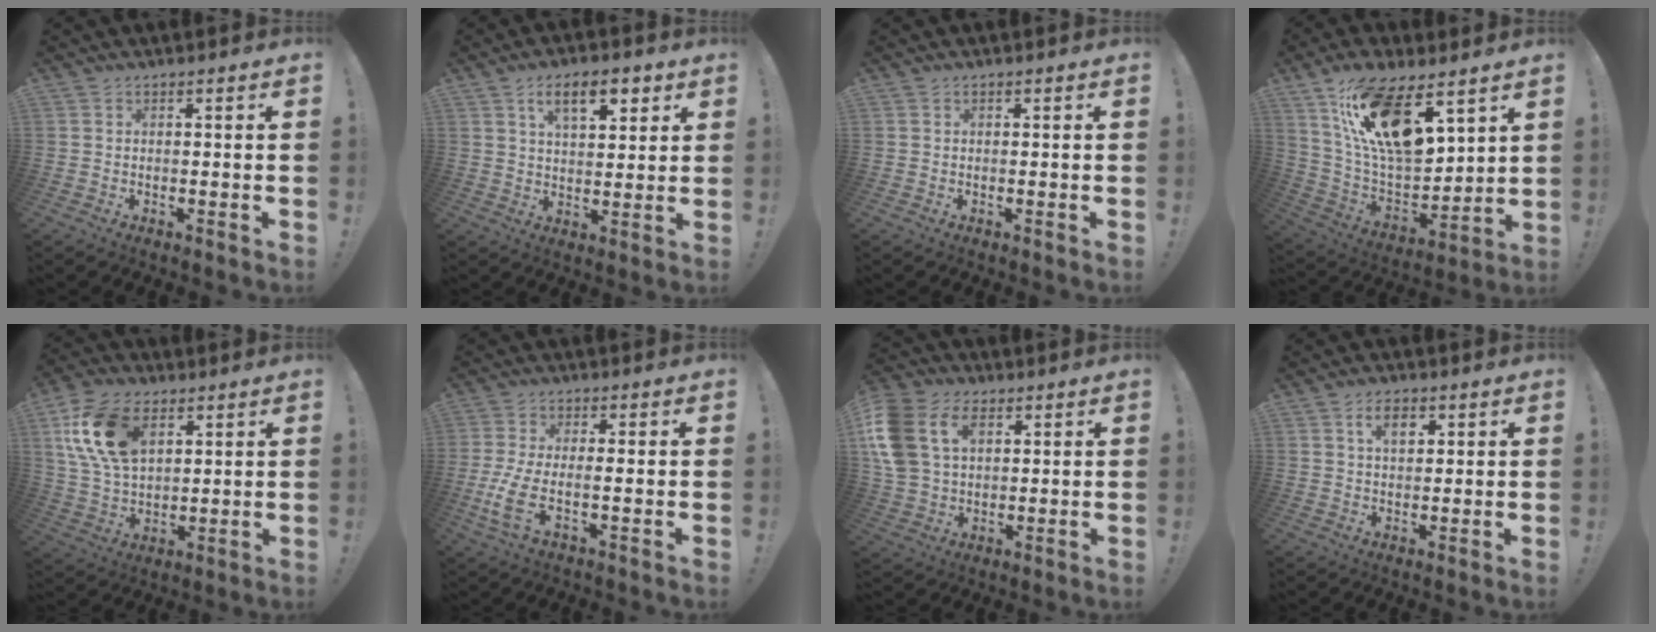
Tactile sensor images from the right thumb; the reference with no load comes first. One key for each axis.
{"total": 10.5, "fx": 5.1, "fy": 4.7, "fz": 7.9, "tx": -0.117, "ty": -0.006, "tz": 0.088}
{"total": 0.0}
{"total": 19.5, "fx": 11.3, "fy": 8.0, "fz": 13.7, "tx": -0.263, "ty": -0.068, "tz": 0.200}
{"total": 17.5, "fx": 7.0, "fy": 10.8, "fz": 11.9, "tx": -0.238, "ty": -0.011, "tz": 0.131}
{"total": 8.2, "fx": -1.8, "fy": 2.6, "fz": 7.6, "tx": -0.167, "ty": -0.013, "tz": -0.030}
{"total": 15.7, "fx": 5.7, "fy": 11.0, "fz": 9.6, "tx": -0.200, "ty": -0.012, "tz": 0.110}
{"total": 5.2, "fx": 2.3, "fy": 3.0, "fz": 3.7, "tx": -0.063, "ty": 0.003, "tz": 0.039}